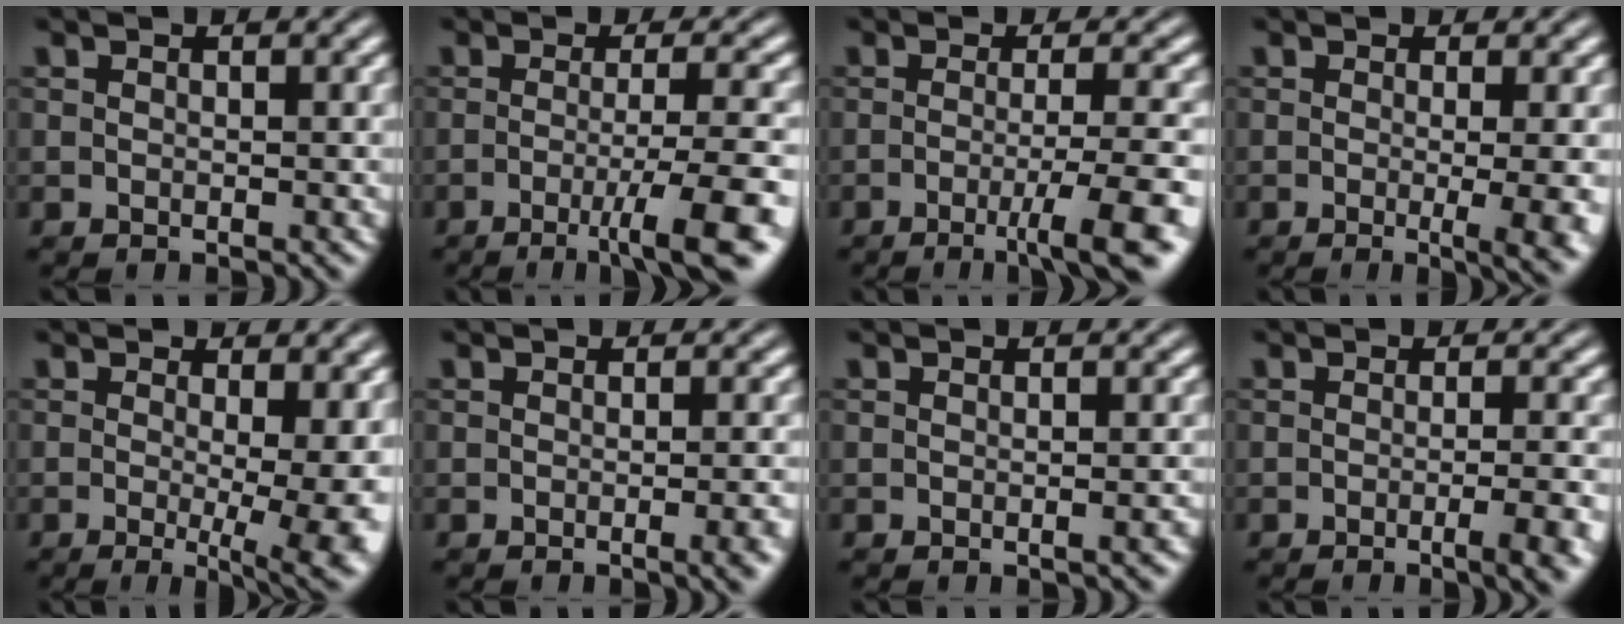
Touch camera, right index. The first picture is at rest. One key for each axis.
{"total": 6.3, "fx": -3.0, "fy": 0.0, "fz": 5.6, "tx": -0.066, "ty": -0.010, "tz": -0.043}
{"total": 5.7, "fx": -2.8, "fy": -0.2, "fz": 5.0, "tx": -0.059, "ty": -0.008, "tz": -0.040}
{"total": 4.6, "fx": -1.5, "fy": 0.3, "fz": 4.3, "tx": -0.050, "ty": -0.015, "tz": -0.021}
{"total": 6.0, "fx": -2.2, "fy": 1.1, "fz": 5.5, "tx": -0.071, "ty": -0.030, "tz": -0.026}
{"total": 1.7, "fx": -0.9, "fy": -0.3, "fz": 1.3, "tx": -0.020, "ty": 0.002, "tz": -0.015}
{"total": 0.6, "fx": -0.5, "fy": -0.1, "fz": 0.3, "tx": -0.009, "ty": 0.001, "tz": -0.009}
{"total": 3.1, "fx": -1.6, "fy": -0.2, "fz": 2.6, "tx": -0.029, "ty": -0.002, "tz": -0.025}